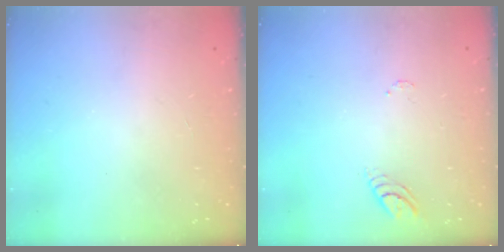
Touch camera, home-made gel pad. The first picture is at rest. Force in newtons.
{"total": 3.9, "press": 3.9, "slide": 0.3}